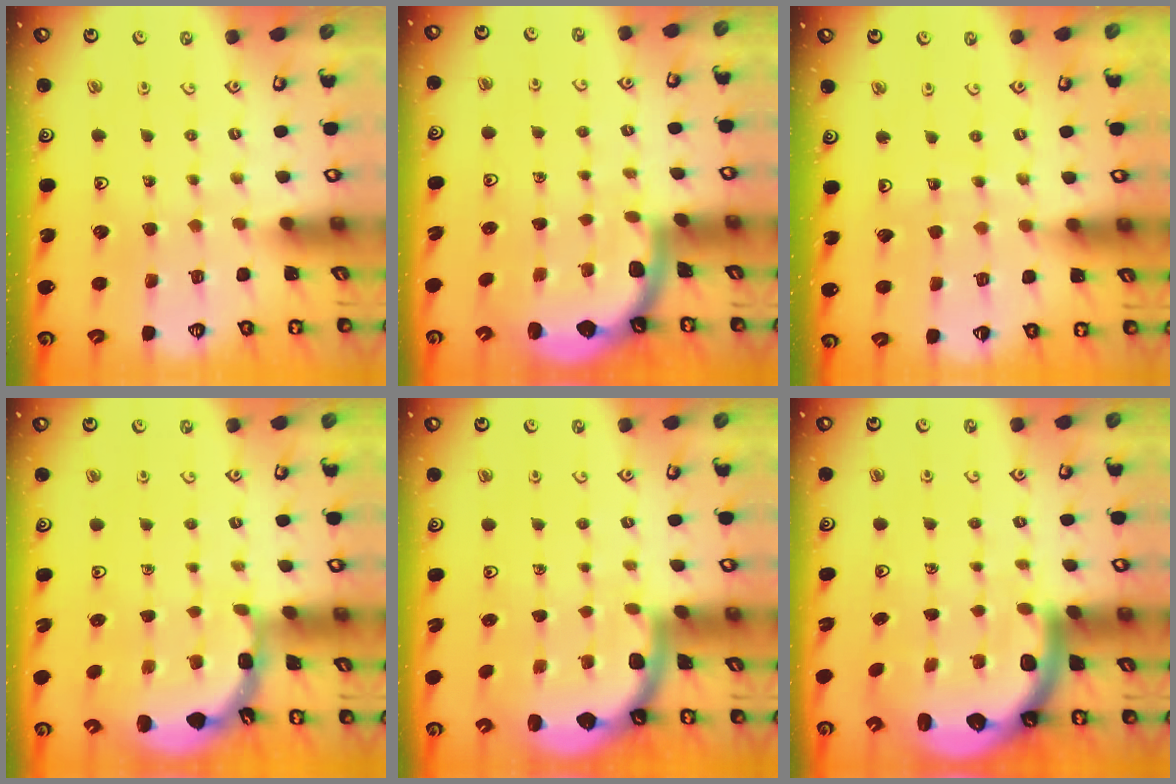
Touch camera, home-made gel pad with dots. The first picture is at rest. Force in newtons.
{"total": 1.8, "press": 1.8, "slide": 0.3}
{"total": 3.4, "press": 3.4, "slide": 0.3}
{"total": 1.9, "press": 1.8, "slide": 0.6}
{"total": 1.9, "press": 1.9, "slide": 0.3}
{"total": 3.5, "press": 3.3, "slide": 1.0}